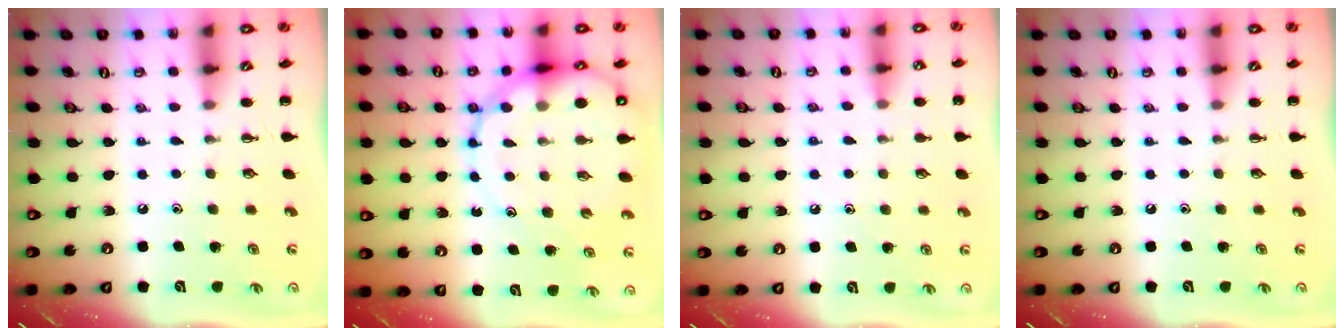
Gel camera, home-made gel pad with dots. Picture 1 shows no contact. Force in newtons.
{"total": 17.9, "press": 17.4, "slide": 4.4}
{"total": 6.6, "press": 6.3, "slide": 2.1}
{"total": 0.0}